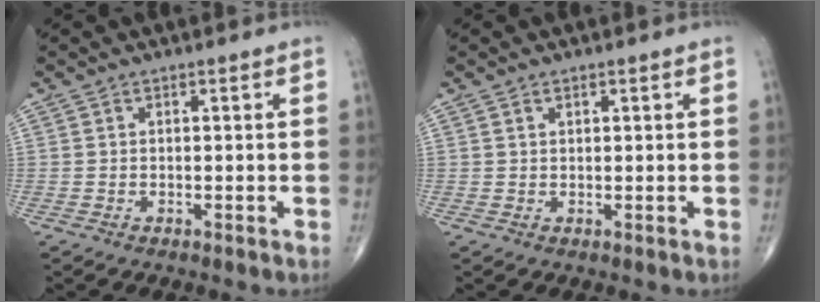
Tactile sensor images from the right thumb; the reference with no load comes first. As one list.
[{"total": 0.7, "force": [0.5, 0.4, 0.4], "torque": [-0.003, -0.003, 0.007]}]